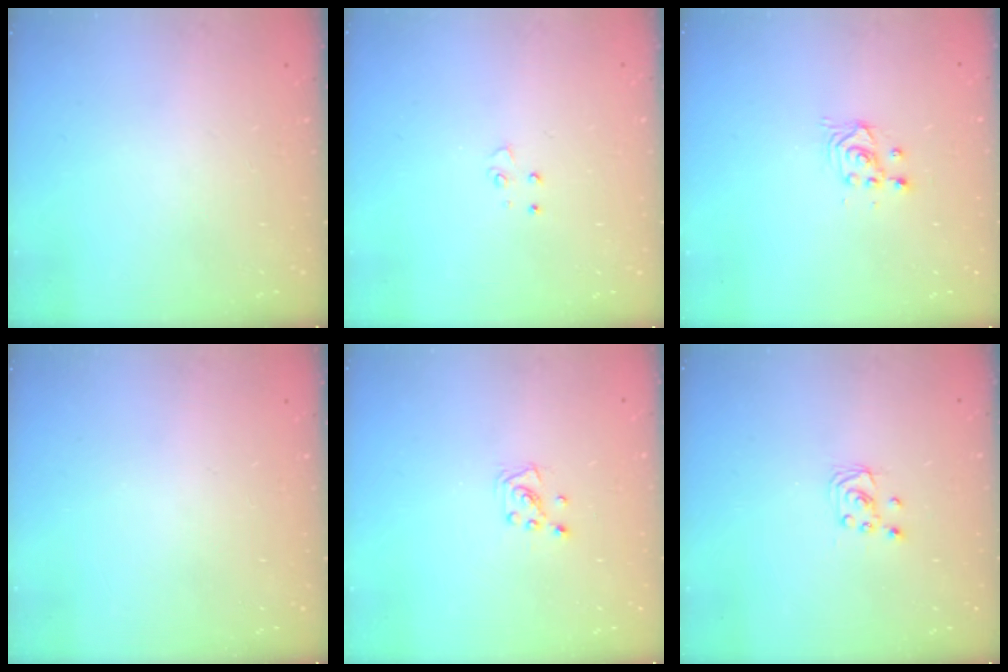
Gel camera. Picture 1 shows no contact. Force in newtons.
{"total": 4.1, "press": 4.1, "slide": 0.5}
{"total": 2.5, "press": 2.5, "slide": 0.2}
{"total": 0.0}
{"total": 4.3, "press": 4.3, "slide": 0.4}
{"total": 2.3, "press": 2.2, "slide": 0.3}